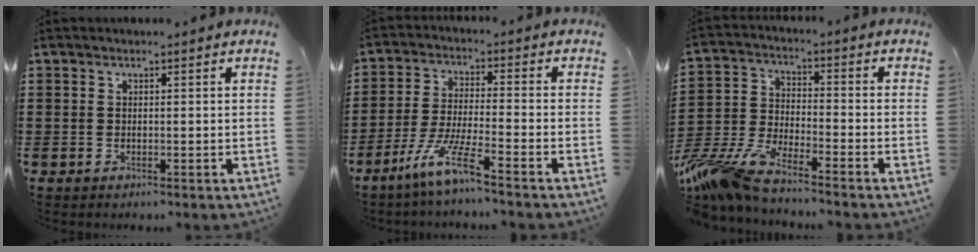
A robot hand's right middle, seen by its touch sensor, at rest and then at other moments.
{"total": 7.5, "force": [-5.2, 0.5, 5.3], "torque": [-0.116, -0.010, -0.102]}
{"total": 8.8, "force": [-8.0, 0.5, 3.6], "torque": [-0.102, -0.009, -0.168]}